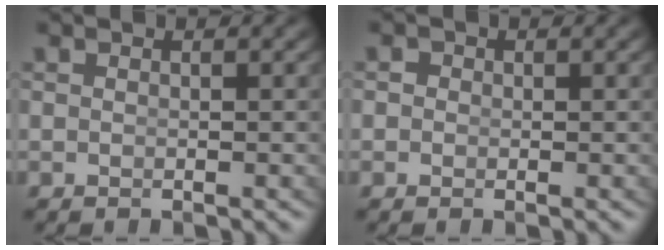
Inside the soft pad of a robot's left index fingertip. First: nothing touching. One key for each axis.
{"total": 0.7, "fx": -0.2, "fy": 0.7, "fz": 0.2, "tx": 0.002, "ty": -0.009, "tz": -0.003}